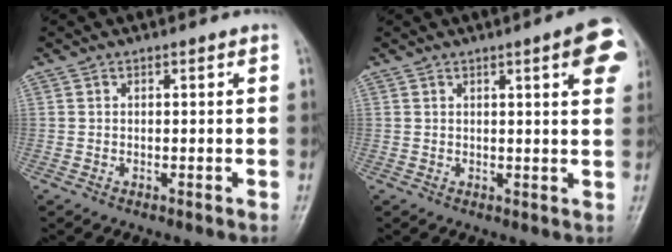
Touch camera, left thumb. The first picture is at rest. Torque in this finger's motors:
{"motor_torque": [0.18, 0.23, 0.68, -0.44, 0.03]}